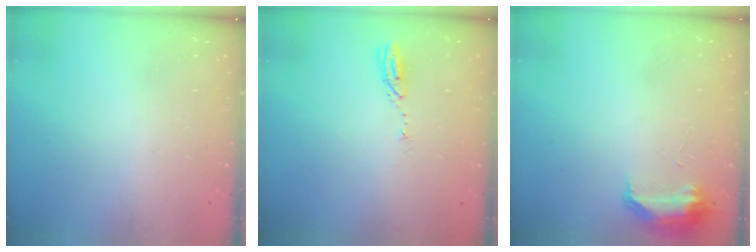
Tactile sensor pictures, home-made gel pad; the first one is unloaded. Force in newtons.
{"total": 4.1, "press": 4.1, "slide": 0.3}
{"total": 8.5, "press": 8.4, "slide": 0.9}